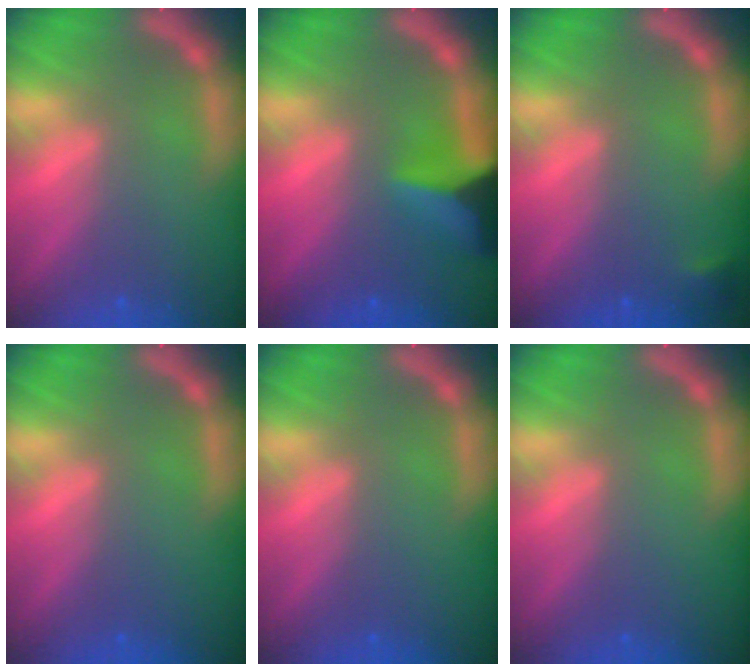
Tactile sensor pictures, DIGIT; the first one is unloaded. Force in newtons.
{"total": 7.0}
{"total": 0.9}
{"total": 0.0}
{"total": 0.0}
{"total": 0.0}